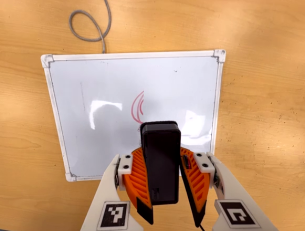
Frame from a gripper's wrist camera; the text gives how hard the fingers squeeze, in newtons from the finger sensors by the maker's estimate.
{"total": 11.1, "left": 10.6, "right": 11.7}